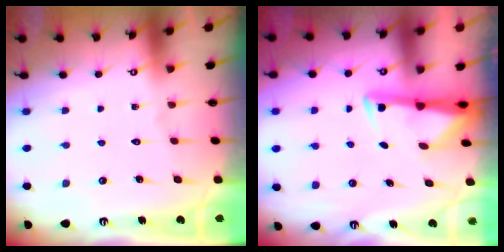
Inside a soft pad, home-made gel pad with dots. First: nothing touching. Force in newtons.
{"total": 2.8, "press": 2.7, "slide": 0.5}